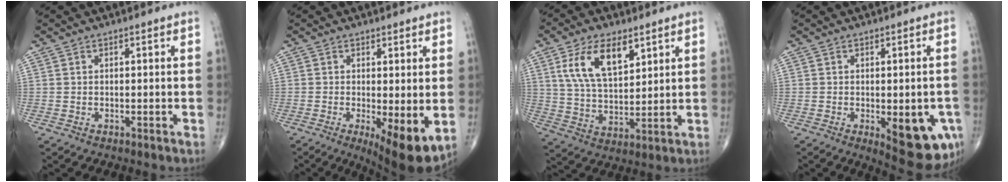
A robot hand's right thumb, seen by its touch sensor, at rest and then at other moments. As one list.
[{"total": 9.2, "force": [-1.7, 2.7, 8.6], "torque": [-0.128, -0.027, -0.020]}, {"total": 12.0, "force": [5.7, 5.9, 8.8], "torque": [-0.150, -0.022, 0.115]}, {"total": 11.9, "force": [-3.7, 4.5, 10.4], "torque": [-0.109, -0.008, -0.035]}]